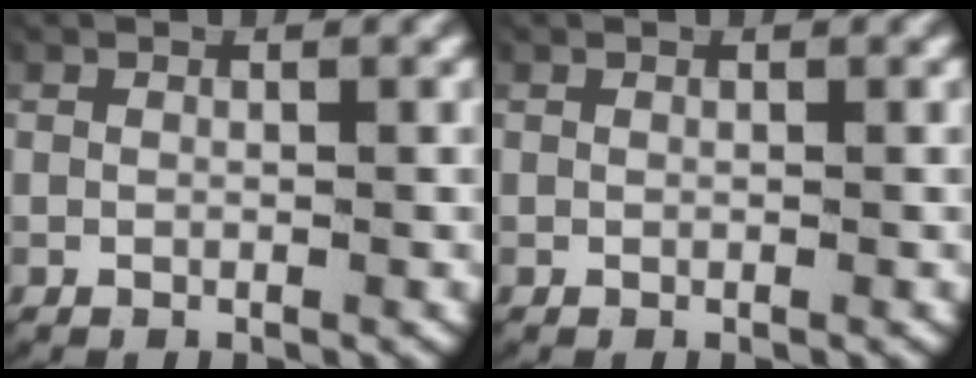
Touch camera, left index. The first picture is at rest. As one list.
[{"total": 0.0}]